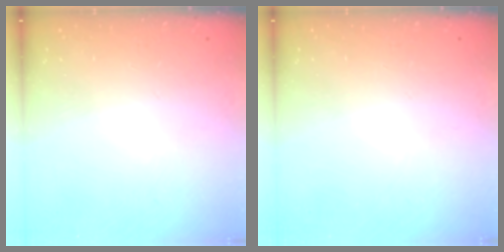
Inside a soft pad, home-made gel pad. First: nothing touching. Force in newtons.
{"total": 0.0}